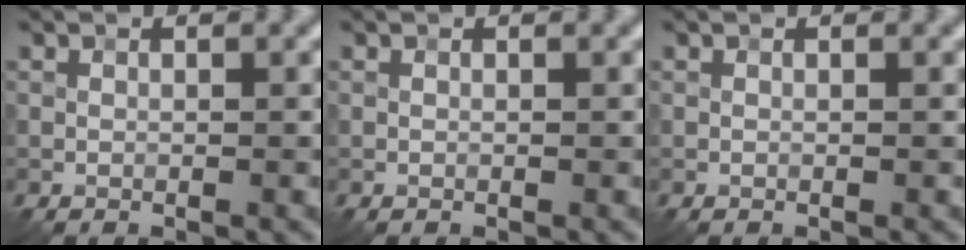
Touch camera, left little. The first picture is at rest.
{"total": 0.0}
{"total": 0.0}